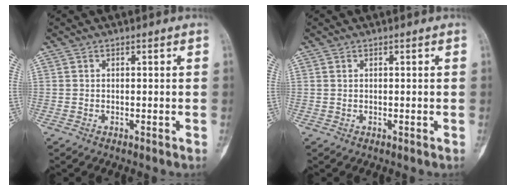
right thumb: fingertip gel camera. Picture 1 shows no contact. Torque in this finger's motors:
{"motor_torque": [-0.27, 0.08, -0.05, 0.12, -0.04]}